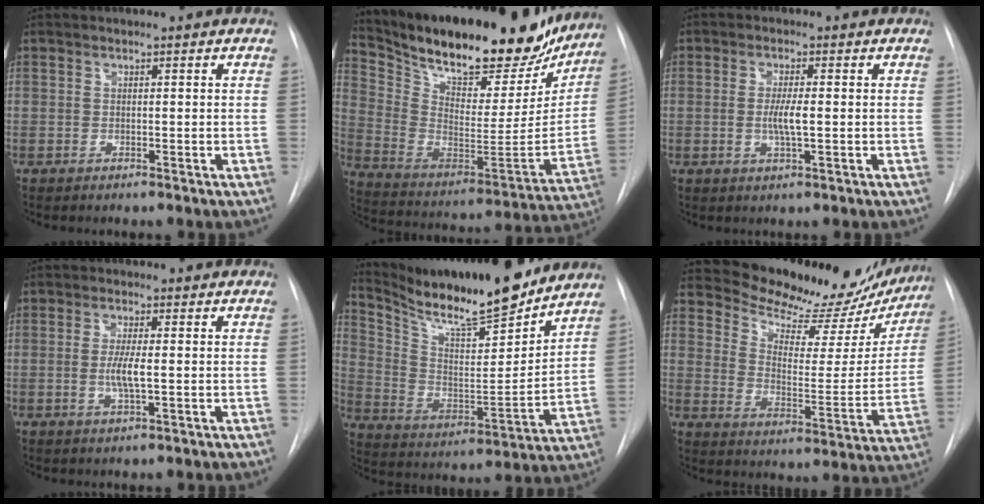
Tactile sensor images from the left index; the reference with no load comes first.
{"total": 30.4, "force": [25.3, 8.7, 14.6], "torque": [-0.255, -0.028, 0.368]}
{"total": 3.5, "force": [-0.3, 0.3, 3.5], "torque": [-0.069, -0.005, -0.006]}
{"total": 3.7, "force": [-0.3, 0.4, 3.7], "torque": [-0.075, -0.006, -0.006]}
{"total": 20.5, "force": [17.8, 2.1, 9.9], "torque": [-0.181, -0.018, 0.294]}
{"total": 20.8, "force": [19.2, 5.9, 5.2], "torque": [-0.066, -0.047, 0.246]}